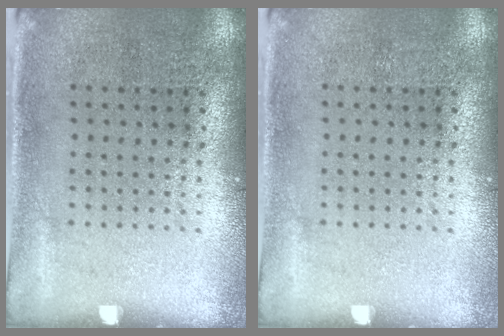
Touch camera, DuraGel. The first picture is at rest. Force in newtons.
{"total": 0.0}